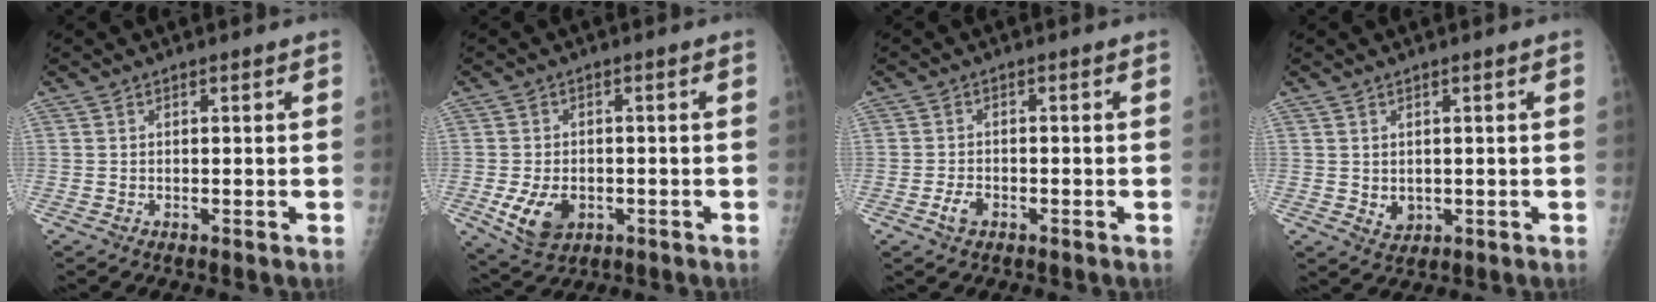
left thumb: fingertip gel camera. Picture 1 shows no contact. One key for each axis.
{"total": 7.4, "fx": -2.1, "fy": 5.0, "fz": 5.0, "tx": -0.085, "ty": 0.000, "tz": -0.025}
{"total": 2.6, "fx": -1.3, "fy": 1.5, "fz": 1.5, "tx": -0.032, "ty": 0.007, "tz": -0.023}
{"total": 2.5, "fx": 0.1, "fy": 2.0, "fz": 1.5, "tx": -0.016, "ty": -0.005, "tz": 0.012}